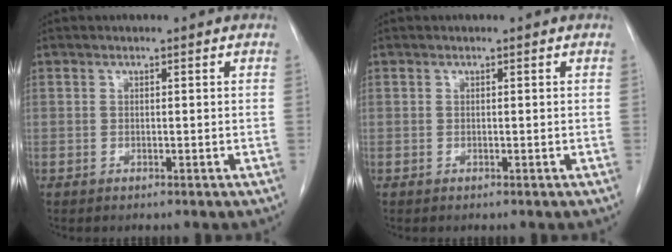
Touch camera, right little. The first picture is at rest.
{"total": 0.0}